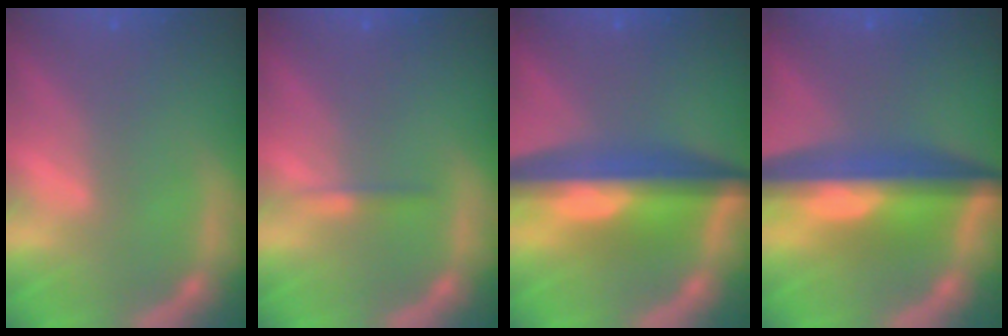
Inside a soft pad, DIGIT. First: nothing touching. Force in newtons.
{"total": 0.9}
{"total": 10.0}
{"total": 10.0}